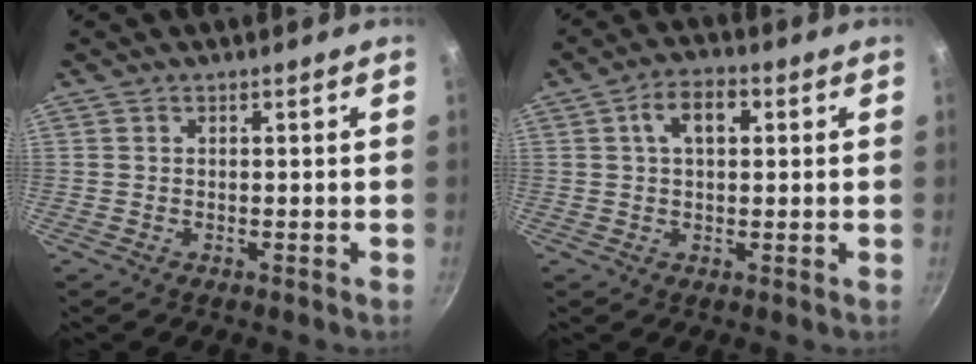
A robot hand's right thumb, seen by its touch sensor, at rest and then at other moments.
{"total": 6.7, "force": [1.6, 3.9, 5.1], "torque": [-0.070, 0.013, 0.021]}